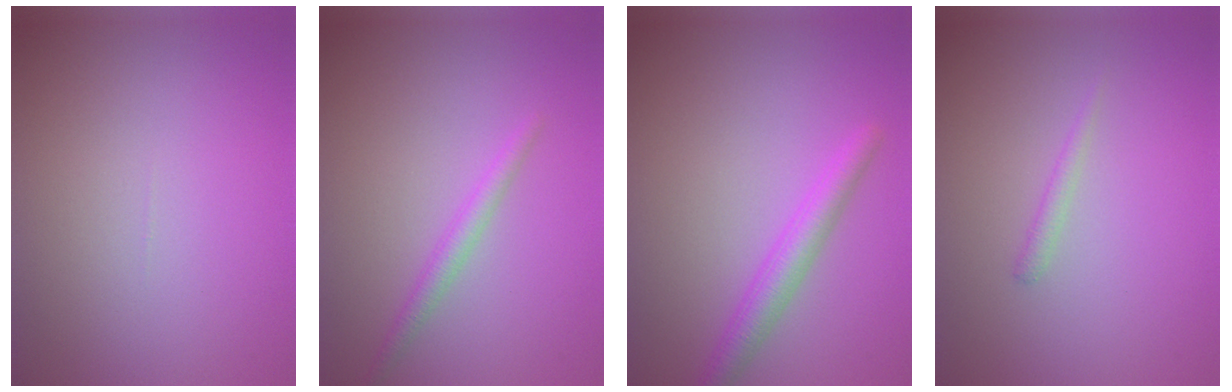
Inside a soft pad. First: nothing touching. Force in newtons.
{"total": 1.7, "press": 1.7, "slide": 0.1}
{"total": 2.9, "press": 2.9, "slide": 0.2}
{"total": 0.8, "press": 0.8, "slide": 0.1}